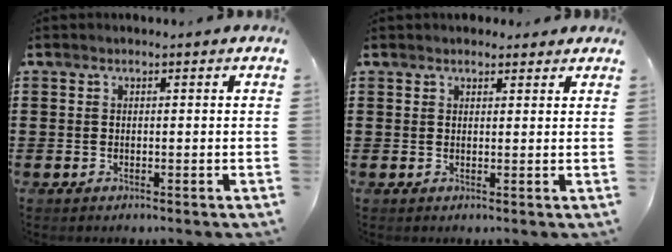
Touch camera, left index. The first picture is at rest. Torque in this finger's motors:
{"motor_torque": [1.55, -0.59, 0.53, 0.05]}